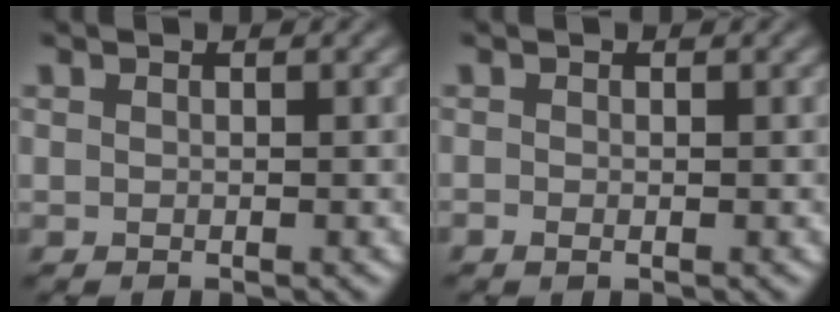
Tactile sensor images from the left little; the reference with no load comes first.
{"total": 0.0}